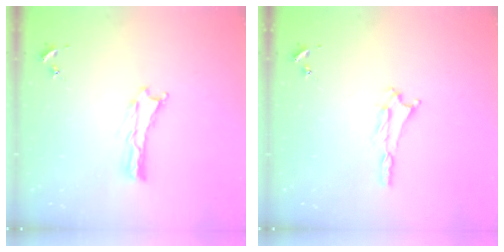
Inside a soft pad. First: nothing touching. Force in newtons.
{"total": 1.9, "press": 1.8, "slide": 0.3}